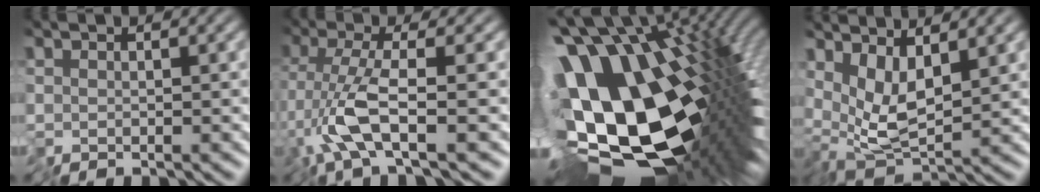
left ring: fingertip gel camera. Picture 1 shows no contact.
{"total": 4.7, "force": [-2.0, 0.2, 4.3], "torque": [-0.103, -0.001, -0.044]}
{"total": 19.4, "force": [-0.4, 11.2, 15.8], "torque": [-0.268, -0.079, 0.046]}
{"total": 4.6, "force": [1.4, 1.8, 4.0], "torque": [-0.086, -0.009, 0.029]}